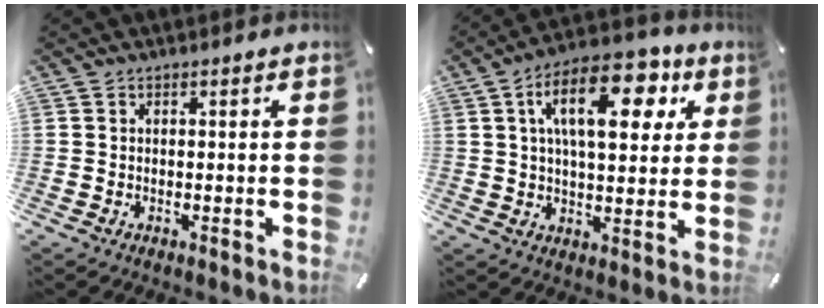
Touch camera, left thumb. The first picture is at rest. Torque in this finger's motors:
{"motor_torque": [2.04, 2.48, 1.90, -0.87, 0.50]}